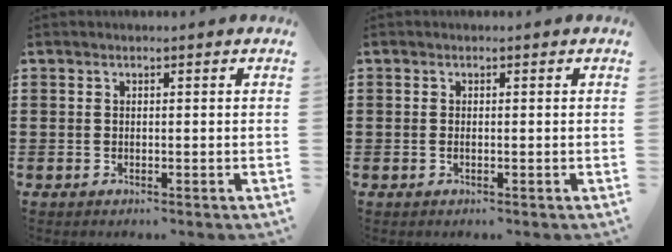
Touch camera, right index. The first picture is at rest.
{"total": 0.5, "force": [-0.2, 0.1, 0.5], "torque": [-0.010, -0.004, -0.003]}